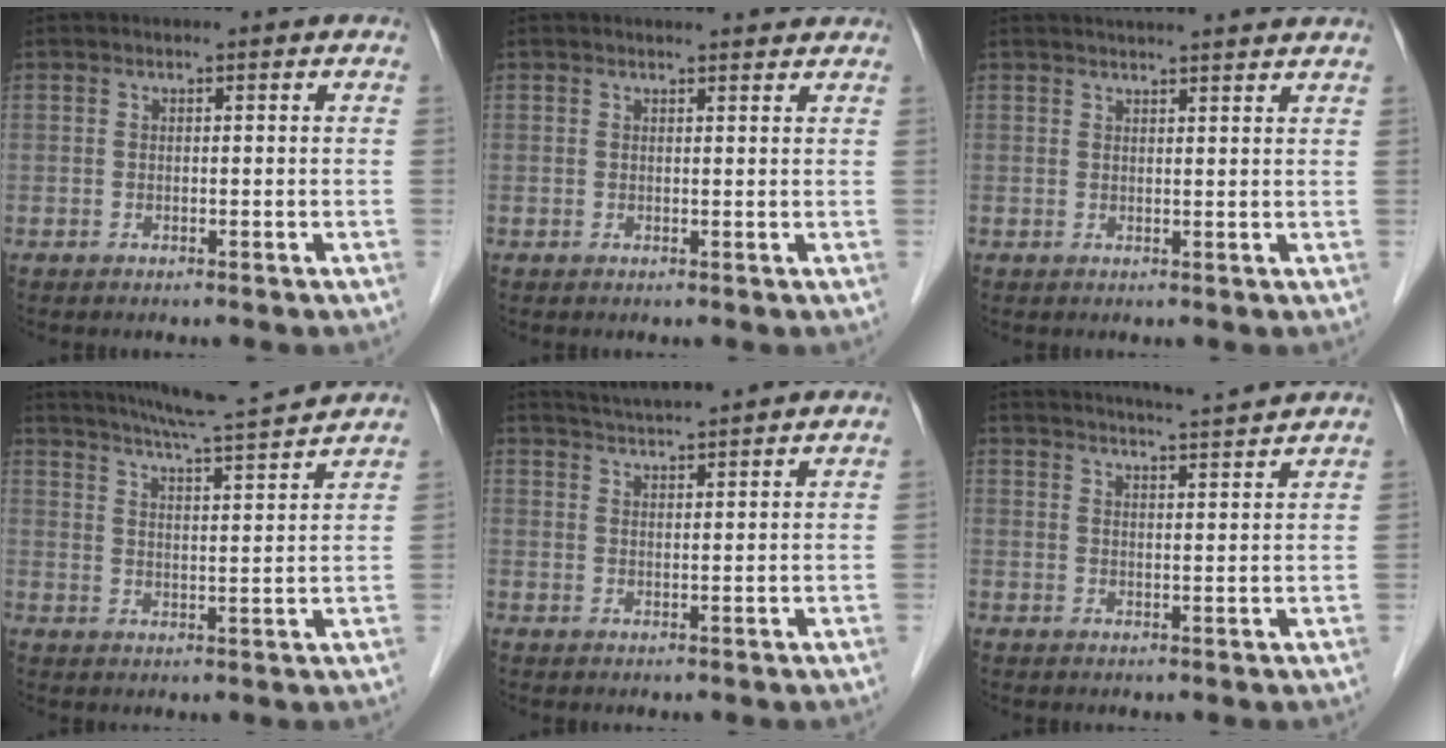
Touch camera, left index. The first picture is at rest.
{"total": 3.3, "force": [3.2, 0.7, 0.7], "torque": [-0.003, 0.005, 0.036]}
{"total": 9.1, "force": [8.4, 0.2, 3.4], "torque": [-0.042, 0.018, 0.100]}
{"total": 13.2, "force": [12.2, -0.8, 4.8], "torque": [-0.086, 0.001, 0.177]}
{"total": 8.6, "force": [8.0, -0.2, 3.0], "torque": [-0.053, 0.024, 0.120]}
{"total": 9.7, "force": [9.1, -0.5, 3.2], "torque": [-0.054, 0.011, 0.127]}